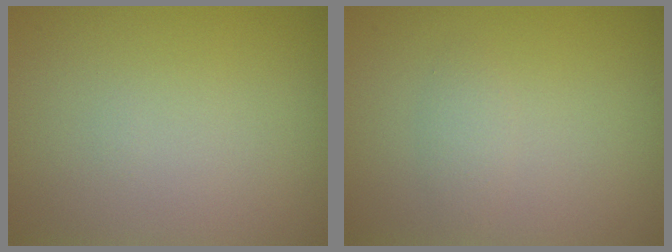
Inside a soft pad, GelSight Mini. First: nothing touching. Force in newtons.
{"total": 1.1, "press": 1.1, "slide": 0.0}